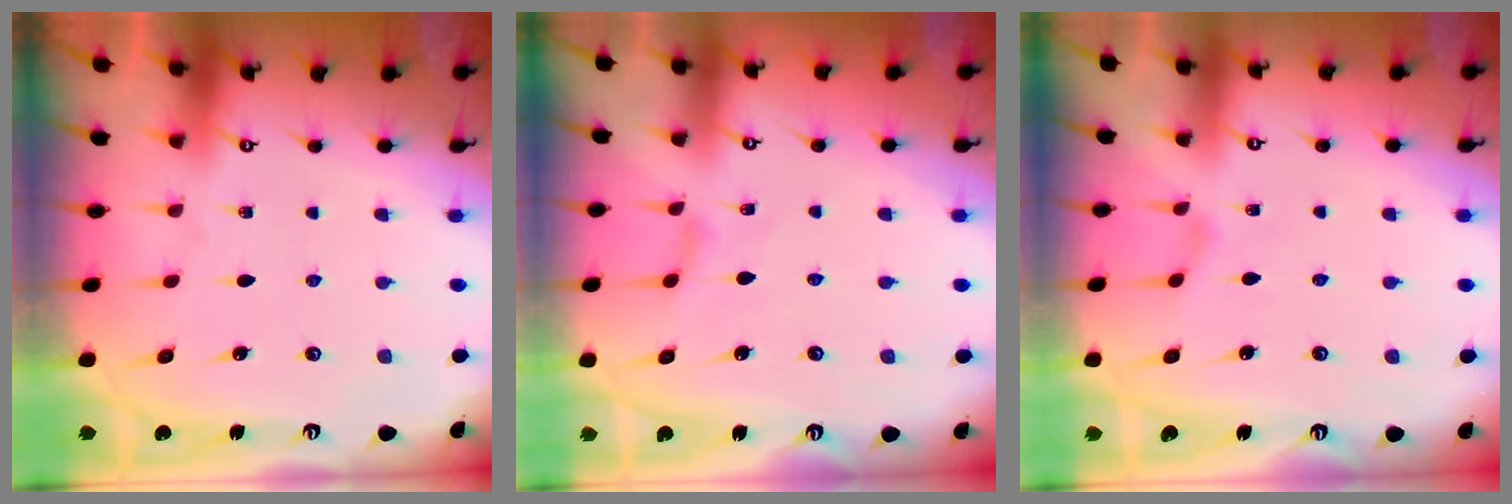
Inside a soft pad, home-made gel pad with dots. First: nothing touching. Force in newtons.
{"total": 2.0, "press": 1.9, "slide": 0.5}
{"total": 0.8, "press": 0.7, "slide": 0.3}